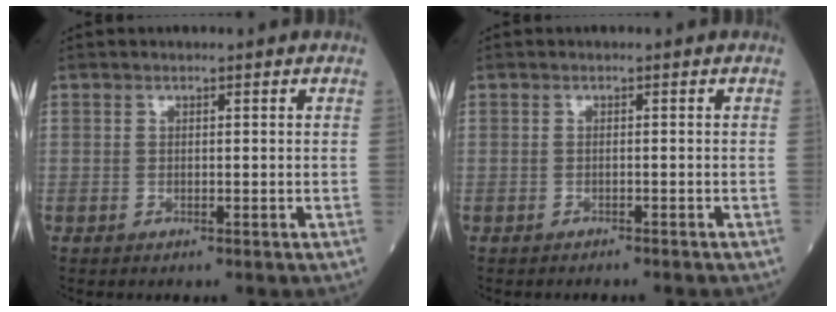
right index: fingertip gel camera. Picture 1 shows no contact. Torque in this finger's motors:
{"motor_torque": [0.02, 0.07, -0.03, 0.02]}